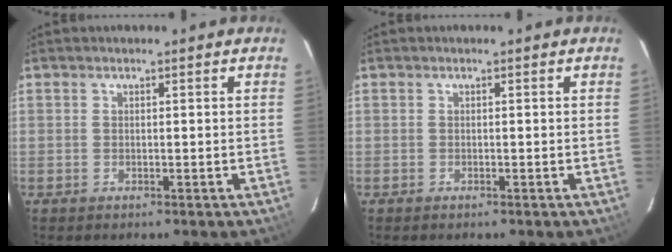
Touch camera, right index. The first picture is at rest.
{"total": 0.0}